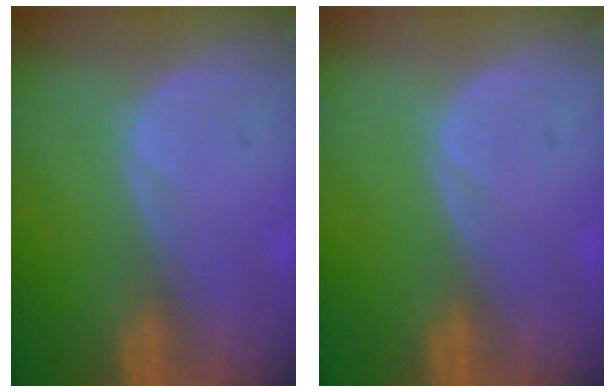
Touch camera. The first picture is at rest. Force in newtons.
{"total": 0.0}